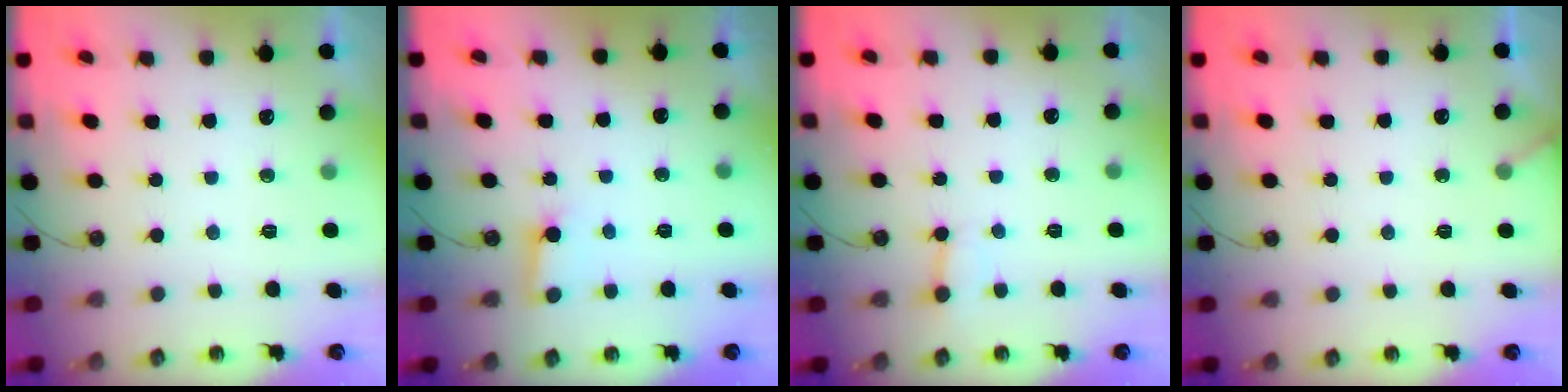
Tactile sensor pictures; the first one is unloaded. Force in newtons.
{"total": 2.8, "press": 2.8, "slide": 0.1}
{"total": 2.9, "press": 2.9, "slide": 0.3}
{"total": 1.7, "press": 1.7, "slide": 0.1}